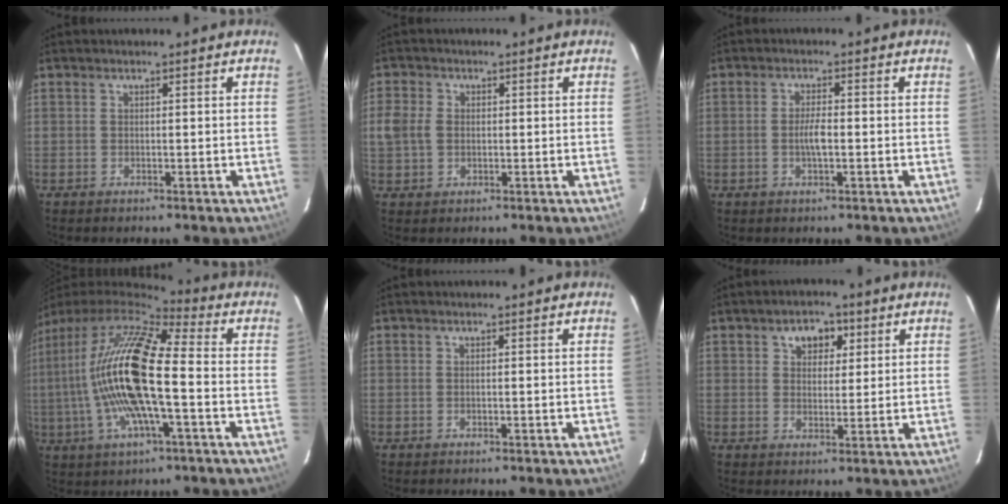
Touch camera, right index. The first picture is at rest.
{"total": 4.4, "force": [0.0, 3.5, 2.6], "torque": [-0.060, 0.007, -0.001]}
{"total": 3.0, "force": [-0.6, 0.7, 2.8], "torque": [-0.052, 0.000, -0.011]}
{"total": 18.7, "force": [-1.3, 3.9, 18.2], "torque": [-0.325, -0.007, -0.035]}
{"total": 0.0}
{"total": 5.3, "force": [2.5, 3.8, 2.8], "torque": [-0.038, 0.012, 0.041]}